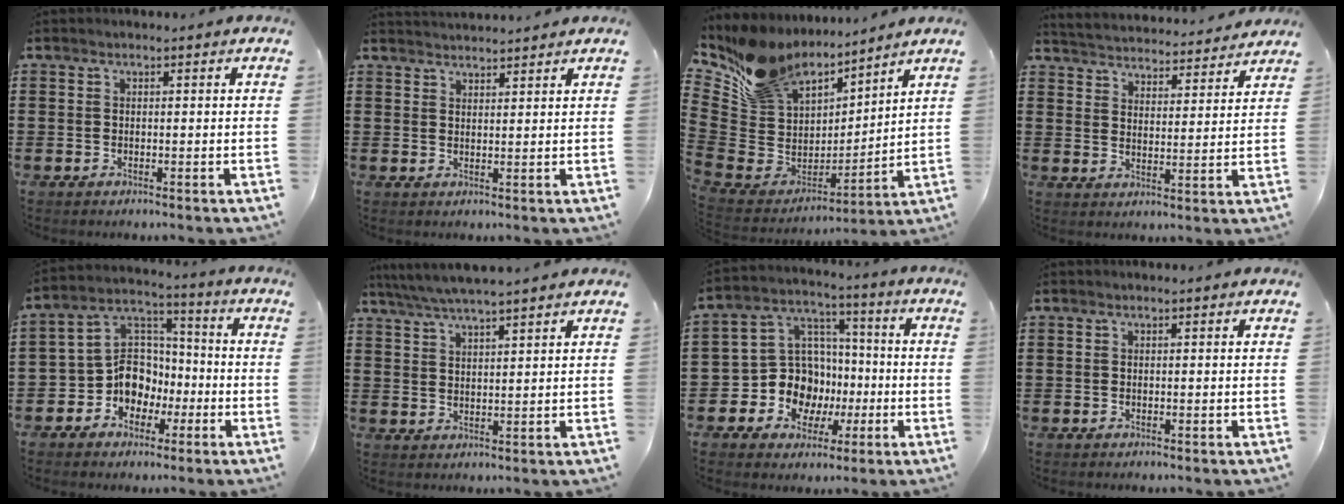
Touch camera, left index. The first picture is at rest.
{"total": 2.0, "force": [2.0, -0.1, -0.2], "torque": [-0.001, -0.002, 0.039]}
{"total": 10.6, "force": [8.8, 5.5, 2.3], "torque": [-0.104, -0.056, 0.167]}
{"total": 3.9, "force": [3.9, 0.0, -0.5], "torque": [-0.013, -0.032, 0.063]}
{"total": 8.3, "force": [-3.1, 7.4, 2.3], "torque": [-0.084, 0.005, -0.062]}
{"total": 4.2, "force": [3.8, -0.3, 1.9], "torque": [-0.047, -0.014, 0.066]}
{"total": 11.2, "force": [-2.7, 10.2, 3.6], "torque": [-0.121, 0.010, -0.042]}
{"total": 0.0}